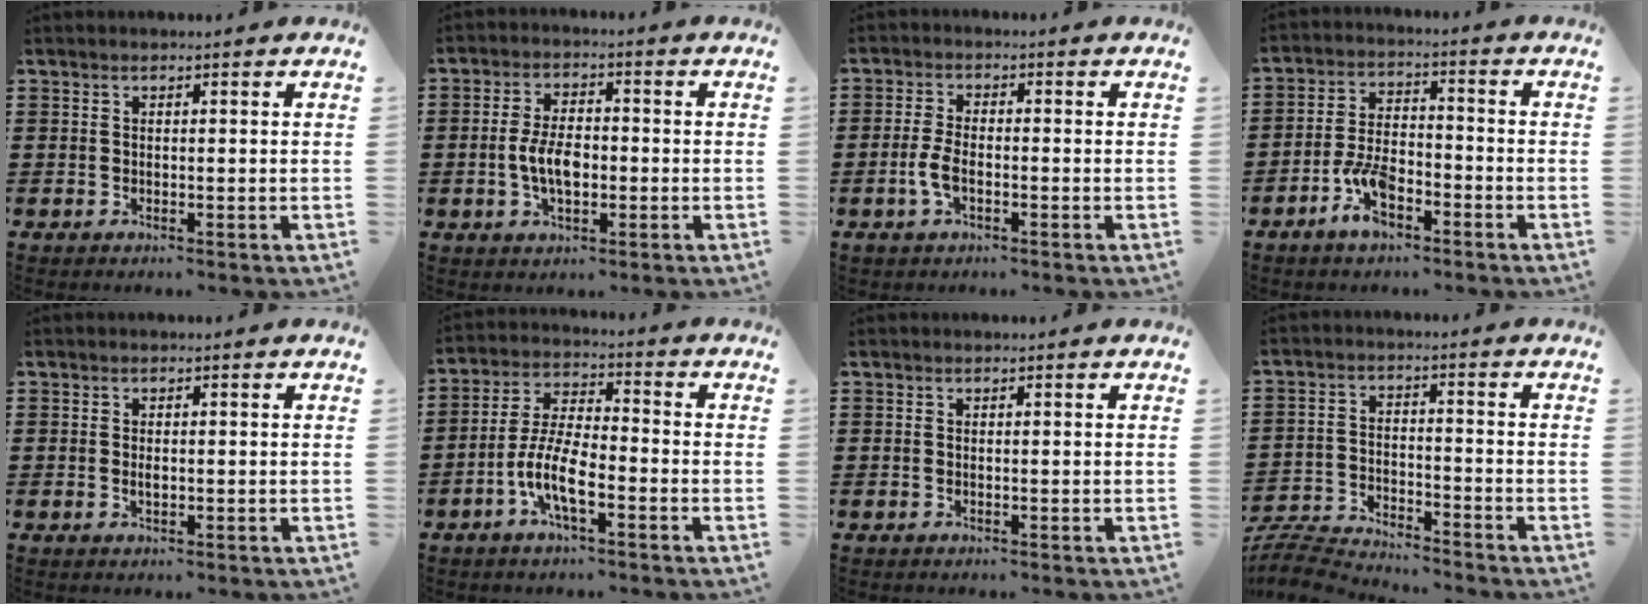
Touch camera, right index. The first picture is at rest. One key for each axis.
{"total": 5.9, "fx": -1.0, "fy": 2.9, "fz": 5.1, "tx": -0.115, "ty": -0.001, "tz": -0.023}
{"total": 3.8, "fx": -1.2, "fy": 1.4, "fz": 3.4, "tx": -0.090, "ty": -0.010, "tz": -0.029}
{"total": 6.8, "fx": -3.9, "fy": 2.9, "fz": 4.8, "tx": -0.112, "ty": 0.001, "tz": -0.076}
{"total": 1.1, "fx": -0.1, "fy": 0.5, "fz": 1.0, "tx": -0.020, "ty": 0.000, "tz": -0.002}
{"total": 8.0, "fx": -3.5, "fy": 2.6, "fz": 6.7, "tx": -0.159, "ty": -0.009, "tz": -0.073}
{"total": 0.0}
{"total": 6.1, "fx": -6.1, "fy": 0.5, "fz": 0.8, "tx": -0.037, "ty": 0.001, "tz": -0.126}